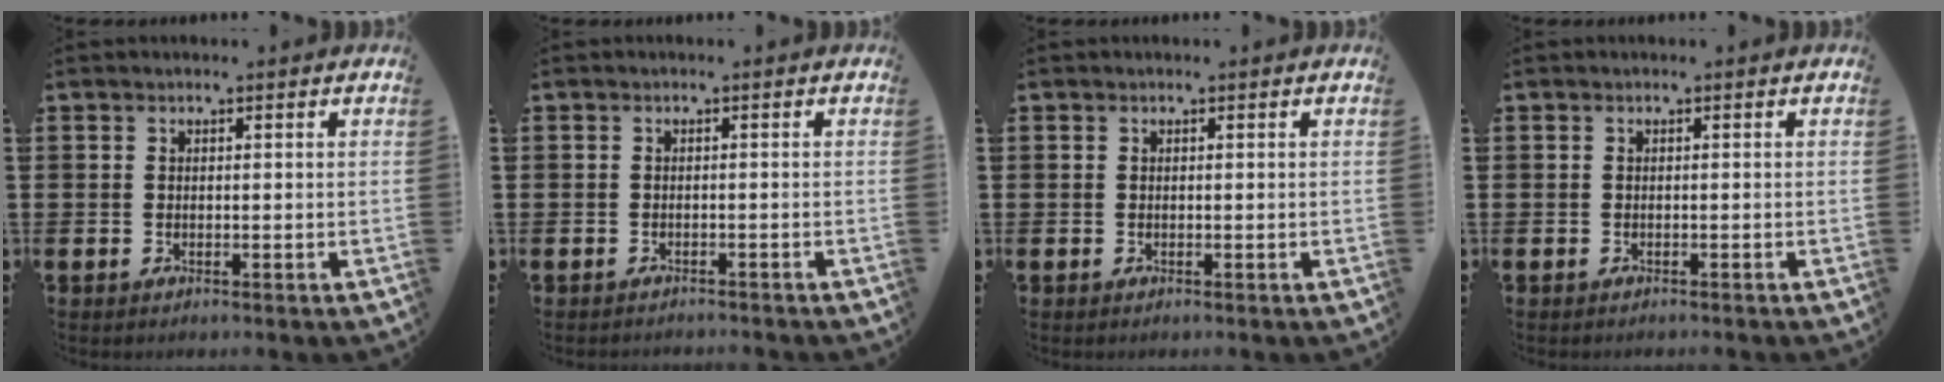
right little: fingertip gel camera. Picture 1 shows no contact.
{"total": 0.7, "force": [-0.7, -0.1, 0.0], "torque": [-0.001, 0.000, -0.015]}
{"total": 0.0}
{"total": 0.0}